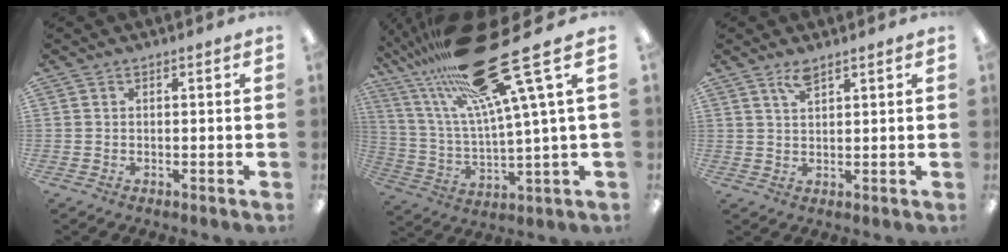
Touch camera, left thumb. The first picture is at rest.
{"total": 28.7, "force": [15.7, 8.3, 22.6], "torque": [-0.384, -0.084, 0.255]}
{"total": 3.2, "force": [2.6, 0.7, 1.9], "torque": [-0.043, 0.000, 0.047]}